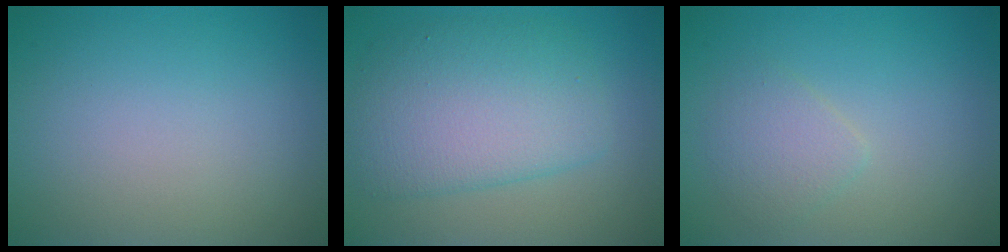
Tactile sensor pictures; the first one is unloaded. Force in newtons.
{"total": 6.3, "press": 6.3, "slide": 0.2}
{"total": 1.9, "press": 1.9, "slide": 0.1}